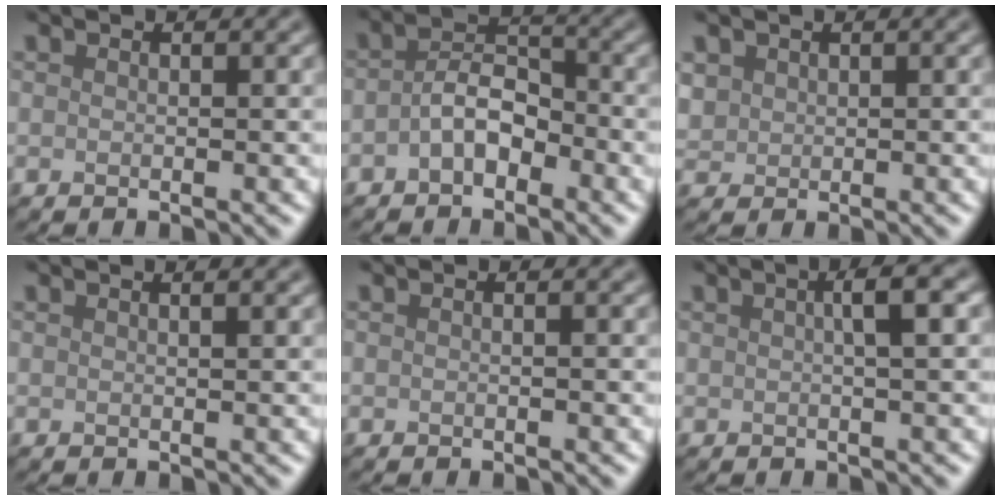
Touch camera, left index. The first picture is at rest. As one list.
[{"total": 3.3, "force": [-1.3, 1.8, 2.4], "torque": [-0.043, 0.012, -0.030]}, {"total": 1.2, "force": [0.5, 1.1, 0.1], "torque": [-0.006, -0.003, 0.012]}, {"total": 0.8, "force": [0.4, 0.2, 0.7], "torque": [-0.005, 0.005, 0.005]}, {"total": 0.5, "force": [-0.1, 0.1, 0.5], "torque": [-0.011, -0.004, -0.006]}, {"total": 2.6, "force": [0.6, 0.4, 2.5], "torque": [-0.033, 0.016, 0.005]}]